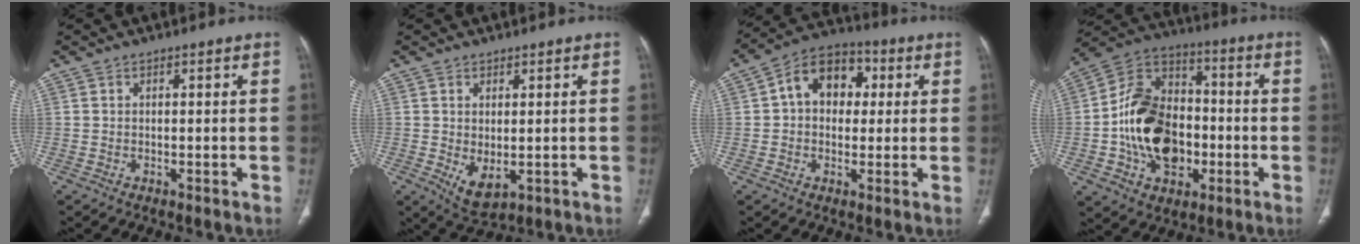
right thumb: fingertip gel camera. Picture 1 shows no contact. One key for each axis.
{"total": 4.9, "fx": -0.6, "fy": 2.5, "fz": 4.2, "tx": -0.068, "ty": -0.011, "tz": 0.008}
{"total": 11.0, "fx": 1.9, "fy": 8.2, "fz": 7.1, "tx": -0.076, "ty": 0.020, "tz": 0.019}
{"total": 20.3, "fx": -3.4, "fy": 14.5, "fz": 13.9, "tx": -0.204, "ty": 0.033, "tz": -0.055}